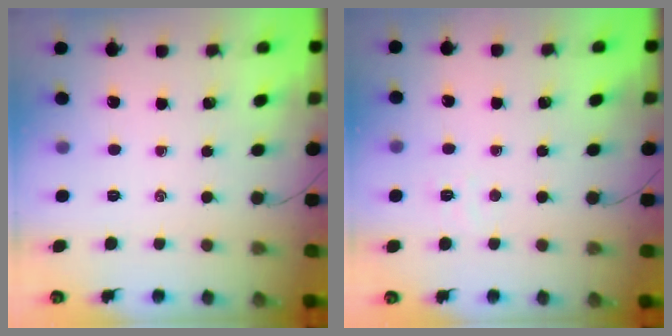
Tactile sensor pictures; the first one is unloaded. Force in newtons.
{"total": 3.2, "press": 3.1, "slide": 0.8}